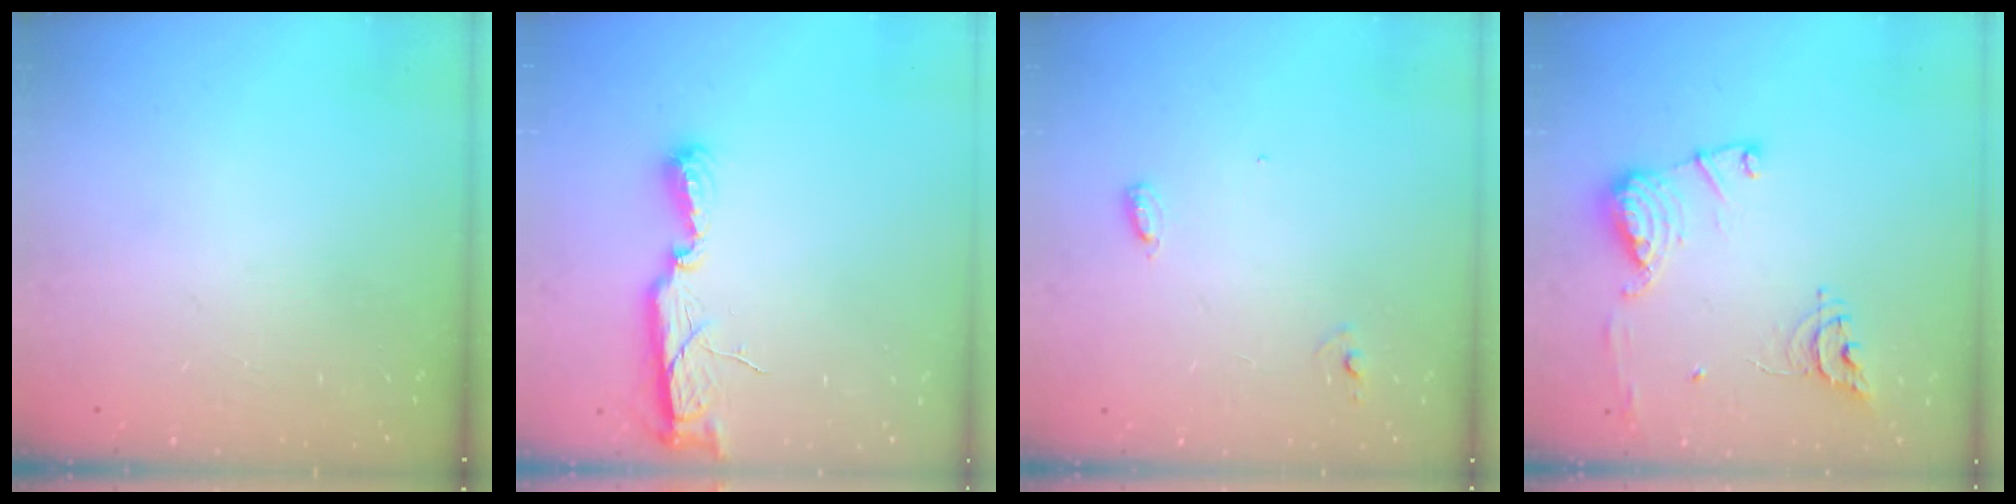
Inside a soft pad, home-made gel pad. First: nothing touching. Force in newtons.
{"total": 7.5, "press": 7.5, "slide": 0.4}
{"total": 5.0, "press": 5.0, "slide": 0.4}
{"total": 15.3, "press": 15.2, "slide": 1.4}